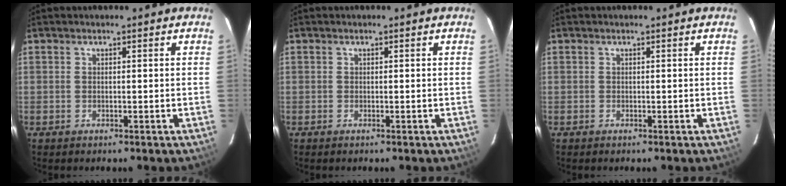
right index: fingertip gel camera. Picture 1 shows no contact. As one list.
[{"total": 0.0}, {"total": 0.0}]